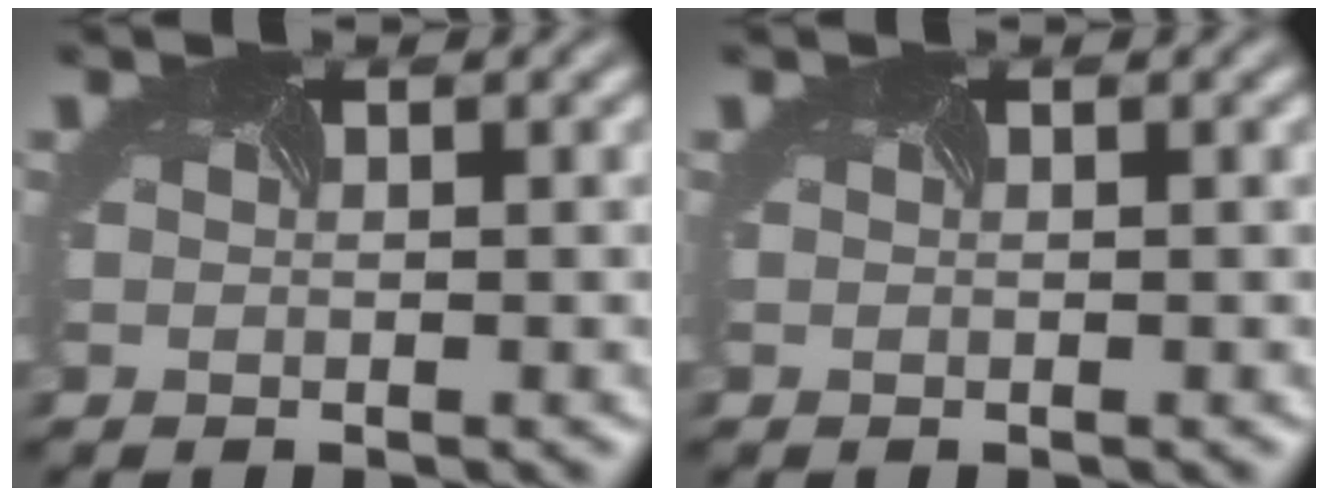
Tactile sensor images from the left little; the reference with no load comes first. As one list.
[{"total": 0.0}]